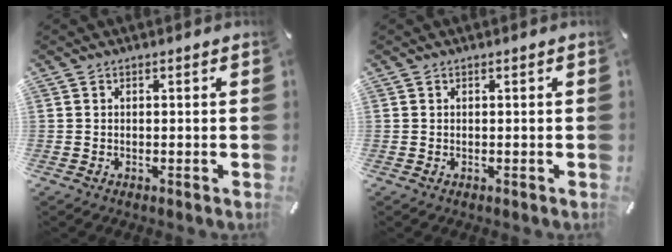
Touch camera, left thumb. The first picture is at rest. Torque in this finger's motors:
{"motor_torque": [0.00, -0.01, -0.01, 0.01, 0.00]}